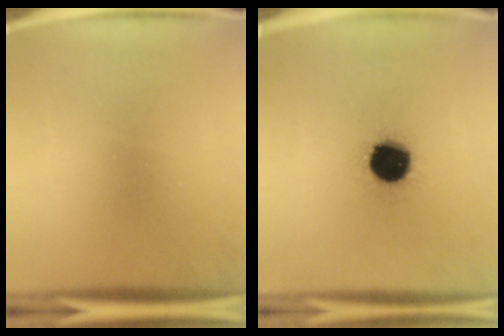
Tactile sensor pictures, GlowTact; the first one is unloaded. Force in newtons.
{"total": 15.2}